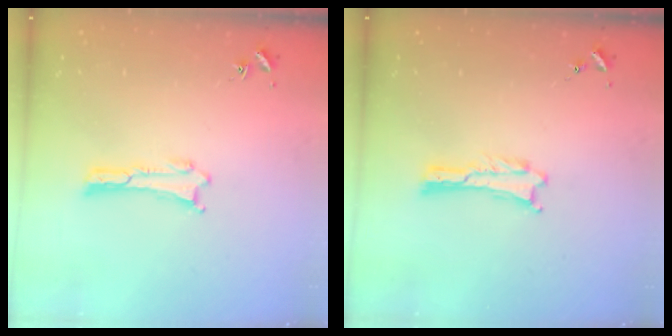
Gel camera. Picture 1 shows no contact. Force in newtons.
{"total": 0.0}